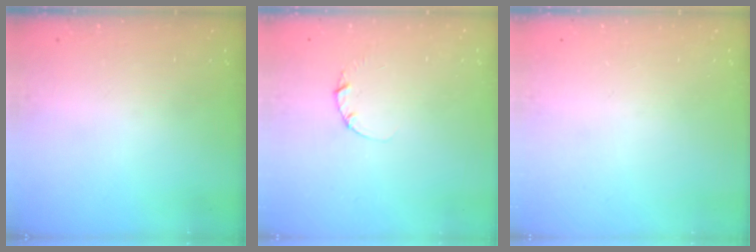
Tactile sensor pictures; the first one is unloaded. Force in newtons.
{"total": 1.3, "press": 1.3, "slide": 0.2}
{"total": 0.0}